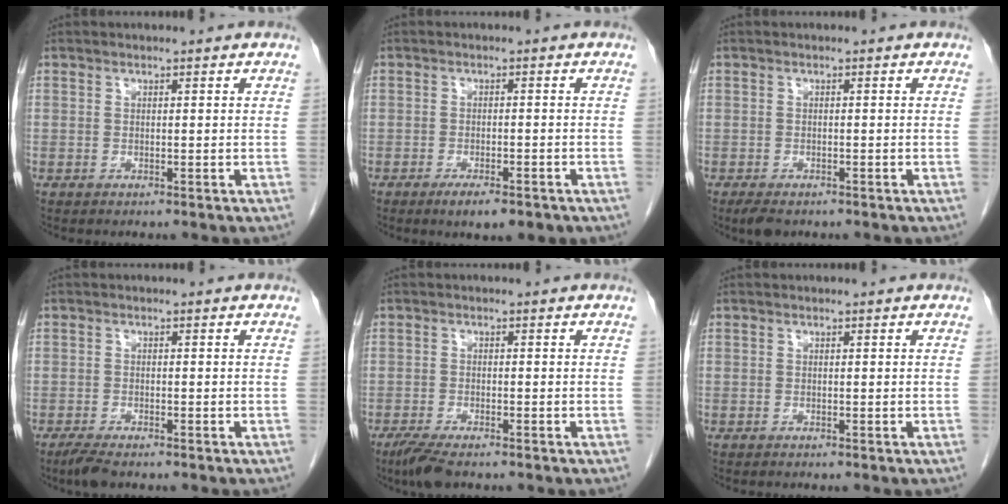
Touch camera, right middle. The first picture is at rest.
{"total": 4.6, "force": [-3.0, 1.3, 3.2], "torque": [-0.048, -0.005, -0.039]}
{"total": 2.7, "force": [-2.0, 1.1, 1.4], "torque": [-0.029, -0.005, -0.028]}
{"total": 2.8, "force": [-2.2, 0.5, 1.6], "torque": [-0.038, -0.008, -0.040]}
{"total": 4.3, "force": [-3.2, 0.8, 2.7], "torque": [-0.055, -0.011, -0.056]}
{"total": 0.0}